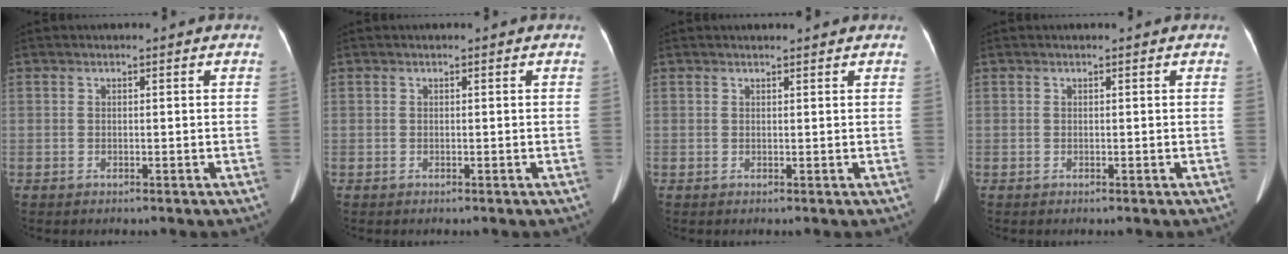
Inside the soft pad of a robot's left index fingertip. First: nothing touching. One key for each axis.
{"total": 0.0}
{"total": 1.9, "fx": 1.9, "fy": 0.1, "fz": 0.5, "tx": -0.011, "ty": 0.011, "tz": 0.026}
{"total": 0.0}